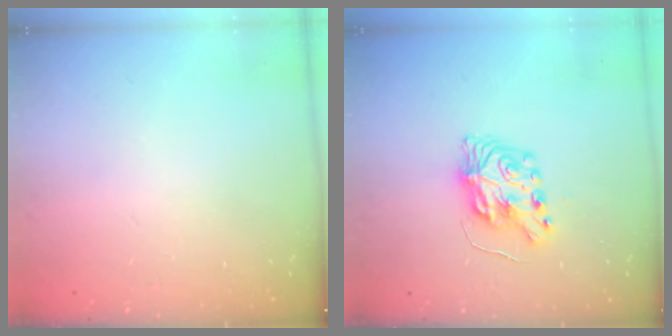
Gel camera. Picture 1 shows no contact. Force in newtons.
{"total": 8.3, "press": 8.2, "slide": 0.2}